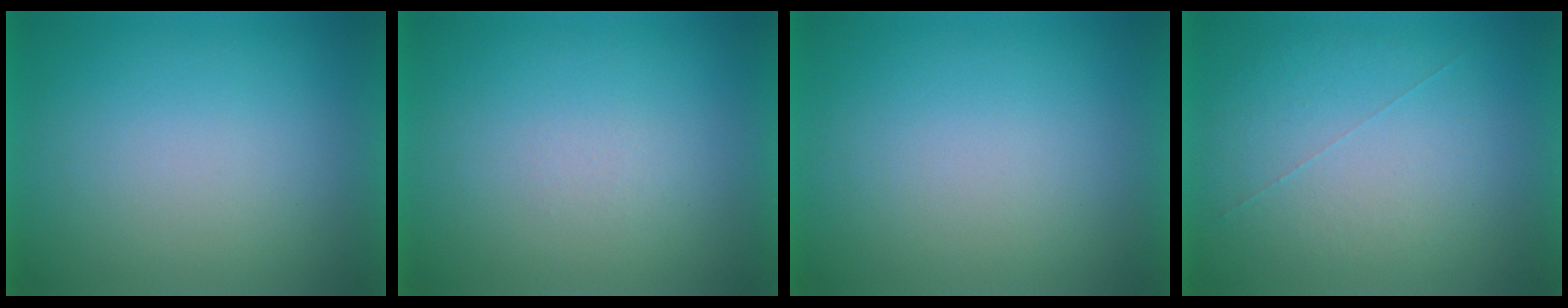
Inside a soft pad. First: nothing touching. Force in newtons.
{"total": 1.4}
{"total": 0.0}
{"total": 1.0}